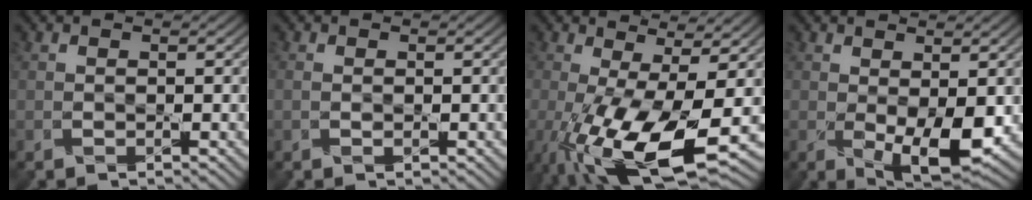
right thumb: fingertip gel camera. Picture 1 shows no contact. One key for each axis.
{"total": 0.8, "fx": 0.1, "fy": 0.4, "fz": 0.7, "tx": -0.017, "ty": -0.001, "tz": 0.001}
{"total": 13.2, "fx": -3.9, "fy": 4.1, "fz": 11.9, "tx": -0.244, "ty": -0.031, "tz": -0.061}
{"total": 5.7, "fx": -0.3, "fy": 2.6, "fz": 5.1, "tx": -0.099, "ty": -0.020, "tz": 0.007}